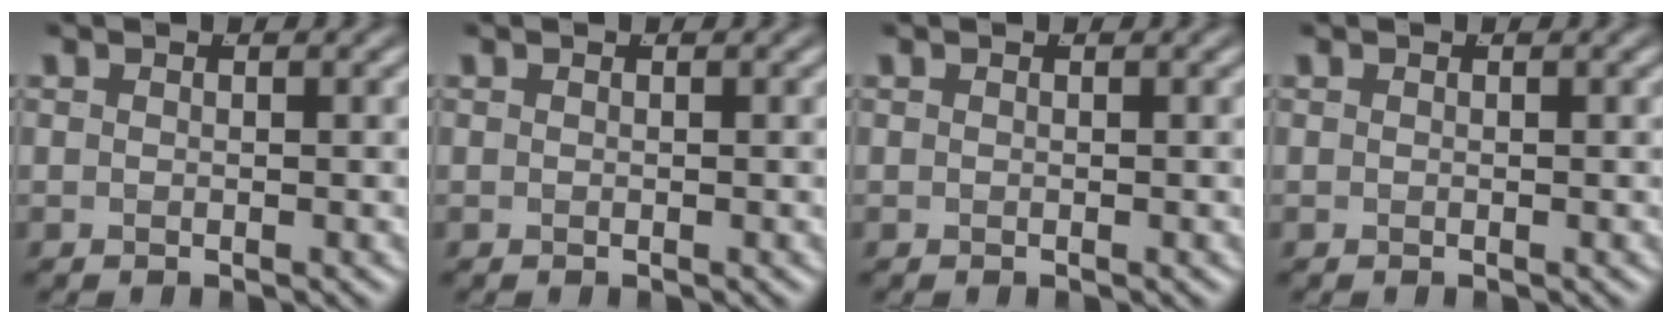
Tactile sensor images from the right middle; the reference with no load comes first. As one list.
[{"total": 0.0}, {"total": 0.0}, {"total": 0.0}]